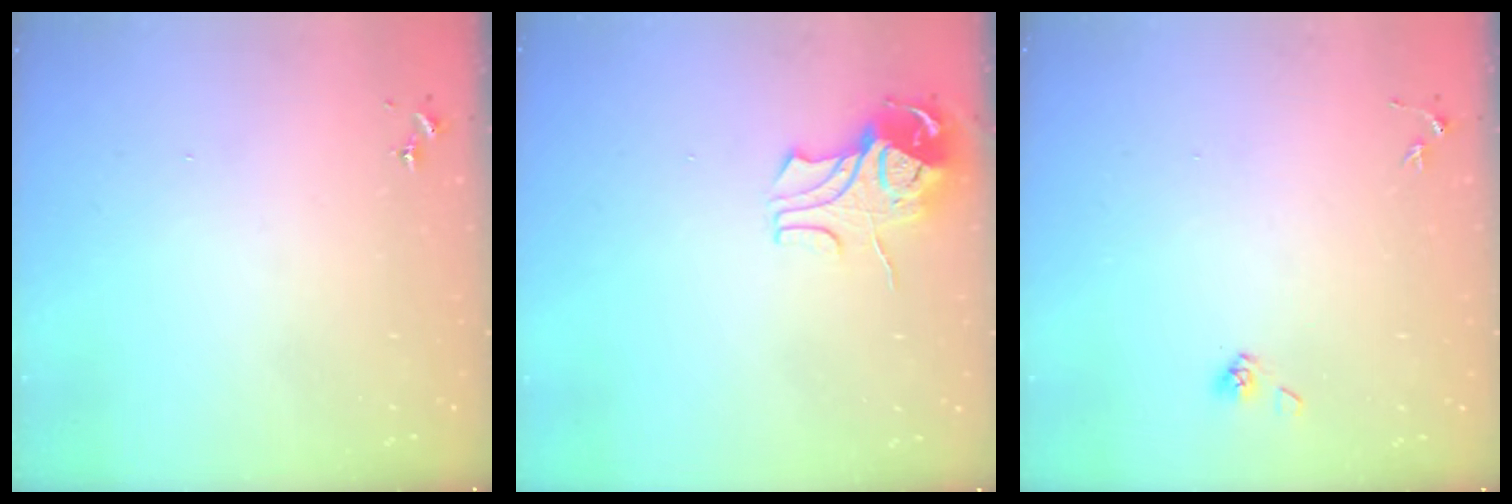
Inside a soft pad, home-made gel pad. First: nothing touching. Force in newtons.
{"total": 9.4, "press": 9.4, "slide": 1.1}
{"total": 3.9, "press": 3.5, "slide": 1.7}